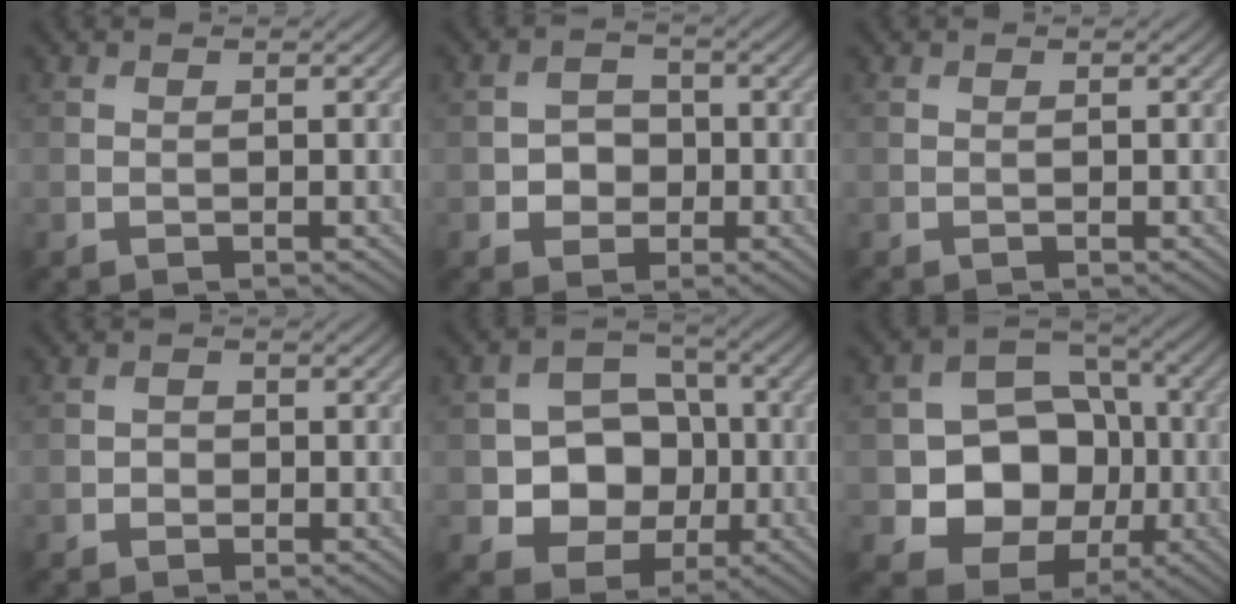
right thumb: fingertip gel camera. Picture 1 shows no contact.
{"total": 3.1, "force": [-0.7, 2.6, 1.4], "torque": [-0.025, 0.003, -0.019]}
{"total": 0.0}
{"total": 0.8, "force": [-0.3, 0.7, 0.4], "torque": [-0.006, 0.000, -0.008]}
{"total": 8.8, "force": [-1.4, 7.2, 4.8], "torque": [-0.094, -0.004, -0.041]}
{"total": 11.0, "force": [-1.9, 9.0, 6.0], "torque": [-0.104, -0.008, -0.050]}